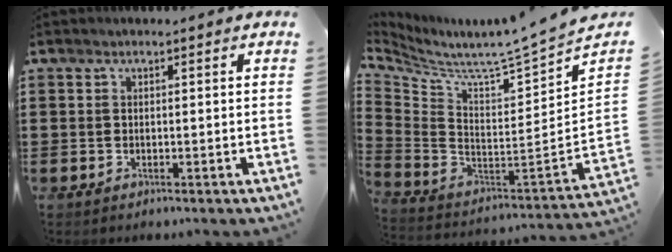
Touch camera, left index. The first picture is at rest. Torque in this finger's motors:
{"motor_torque": [-0.85, 0.14, -0.37, 0.02]}